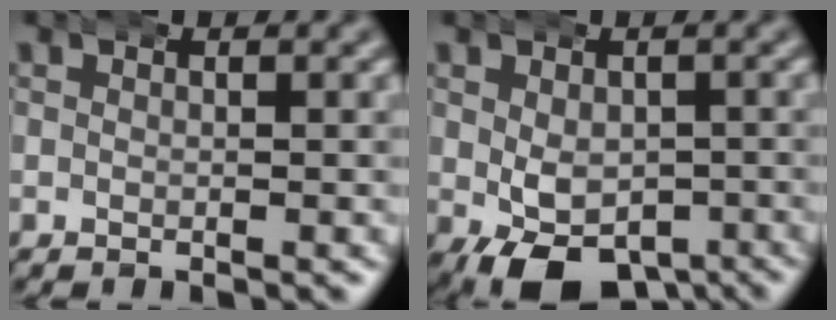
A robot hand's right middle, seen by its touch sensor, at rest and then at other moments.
{"total": 6.7, "force": [-4.0, 3.6, 4.0], "torque": [-0.073, -0.034, -0.048]}